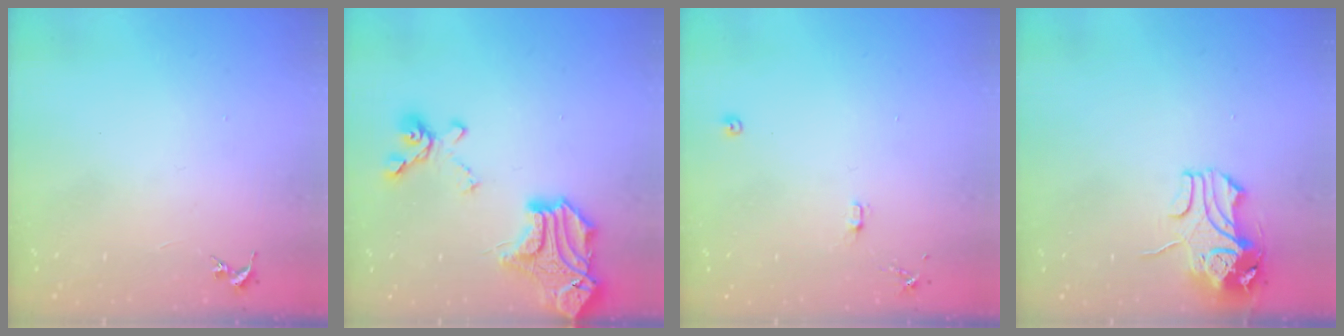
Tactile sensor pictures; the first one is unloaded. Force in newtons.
{"total": 22.7, "press": 22.6, "slide": 2.4}
{"total": 7.9, "press": 7.9, "slide": 0.7}
{"total": 9.4, "press": 9.3, "slide": 1.5}